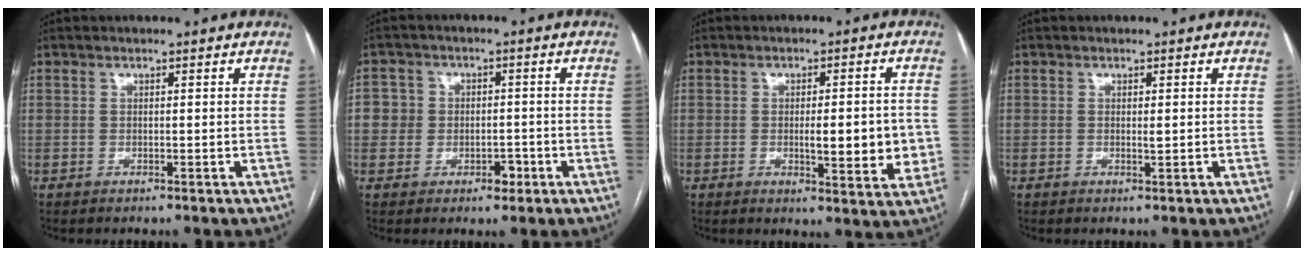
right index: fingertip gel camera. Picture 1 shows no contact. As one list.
[{"total": 5.1, "force": [-1.1, 4.6, 1.8], "torque": [-0.010, 0.016, -0.014]}, {"total": 8.4, "force": [-0.8, 2.1, 8.0], "torque": [-0.104, -0.005, -0.005]}, {"total": 0.7, "force": [0.1, 0.1, 0.7], "torque": [-0.013, -0.003, 0.002]}]